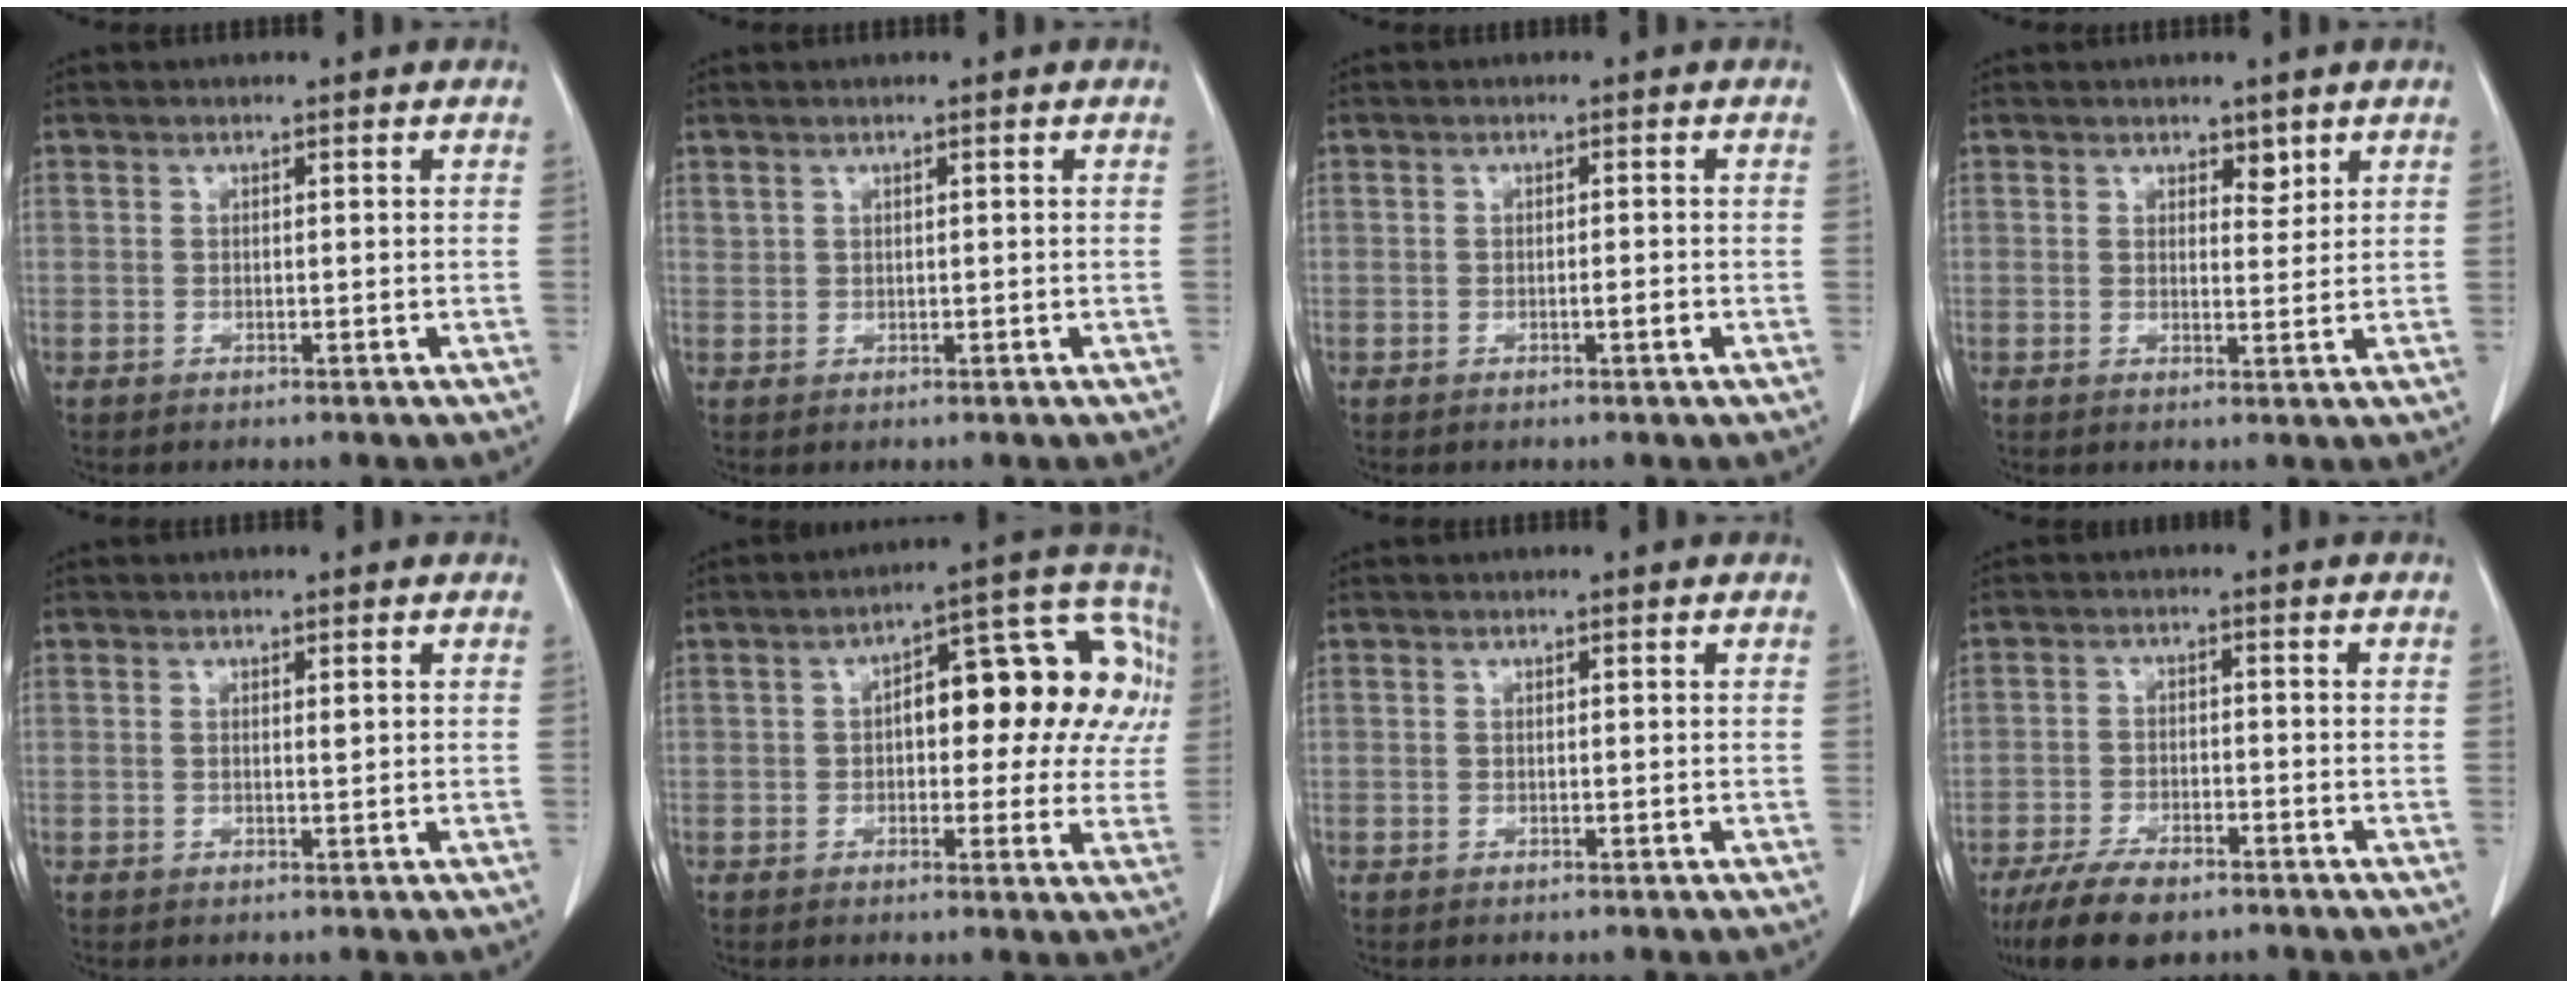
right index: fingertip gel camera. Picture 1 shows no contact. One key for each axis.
{"total": 0.7, "fx": 0.6, "fy": 0.4, "fz": 0.1, "tx": 0.002, "ty": 0.003, "tz": 0.013}
{"total": 1.3, "fx": -0.5, "fy": 0.2, "fz": 1.2, "tx": -0.018, "ty": 0.001, "tz": -0.008}
{"total": 2.3, "fx": 1.7, "fy": 1.2, "fz": 1.2, "tx": -0.011, "ty": -0.005, "tz": 0.027}
{"total": 0.8, "fx": 0.2, "fy": 0.1, "fz": 0.7, "tx": -0.012, "ty": 0.000, "tz": 0.003}
{"total": 18.1, "fx": 2.6, "fy": 7.2, "fz": 16.3, "tx": -0.205, "ty": 0.055, "tz": 0.030}
{"total": 0.0}
{"total": 7.6, "fx": -5.7, "fy": 2.8, "fz": 4.2, "tx": -0.075, "ty": -0.010, "tz": -0.100}